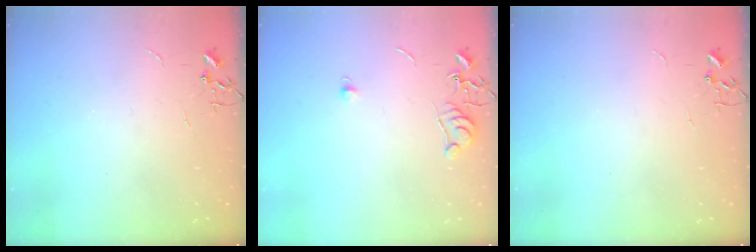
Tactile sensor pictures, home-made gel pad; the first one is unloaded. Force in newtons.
{"total": 6.5, "press": 6.4, "slide": 0.6}
{"total": 0.0}